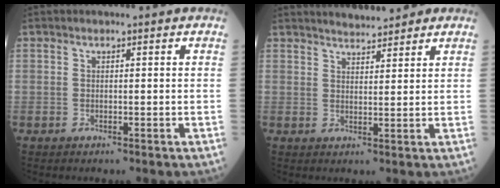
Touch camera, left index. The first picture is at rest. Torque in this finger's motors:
{"motor_torque": [0.17, -0.20, 0.13, 0.02]}